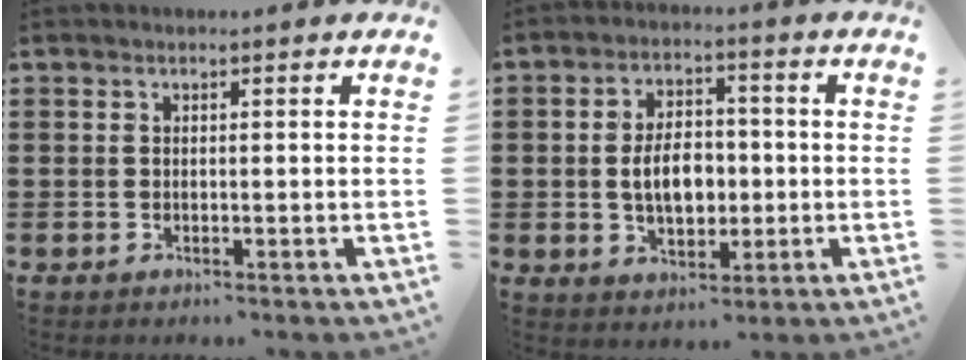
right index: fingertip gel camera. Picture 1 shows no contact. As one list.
[{"total": 6.6, "force": [-0.5, 4.1, 5.2], "torque": [-0.083, 0.000, -0.018]}]